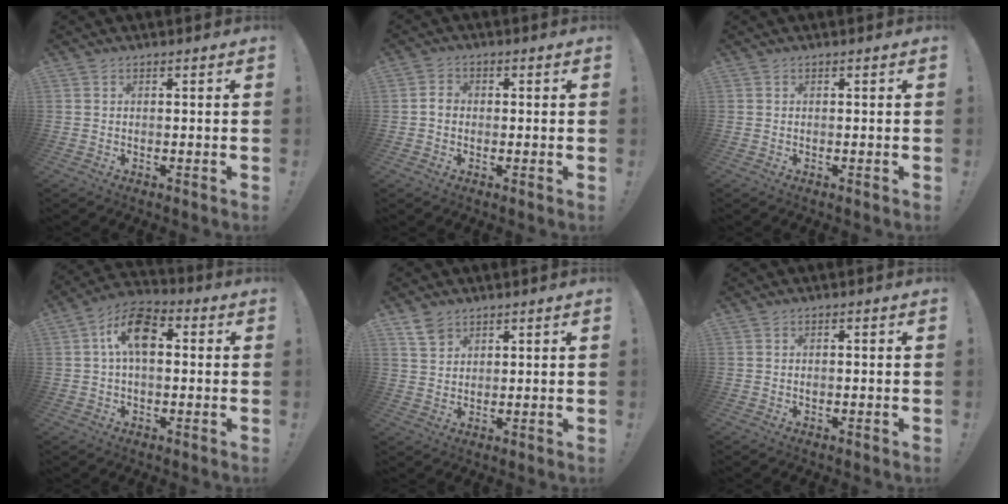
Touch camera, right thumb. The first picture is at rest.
{"total": 2.9, "force": [-0.3, 2.5, 1.3], "torque": [-0.017, 0.009, -0.006]}
{"total": 0.0}
{"total": 11.3, "force": [2.2, 6.7, 8.8], "torque": [-0.143, 0.016, 0.043]}
{"total": 4.9, "force": [3.5, 3.1, 1.5], "torque": [-0.018, -0.018, 0.066]}
{"total": 0.0}